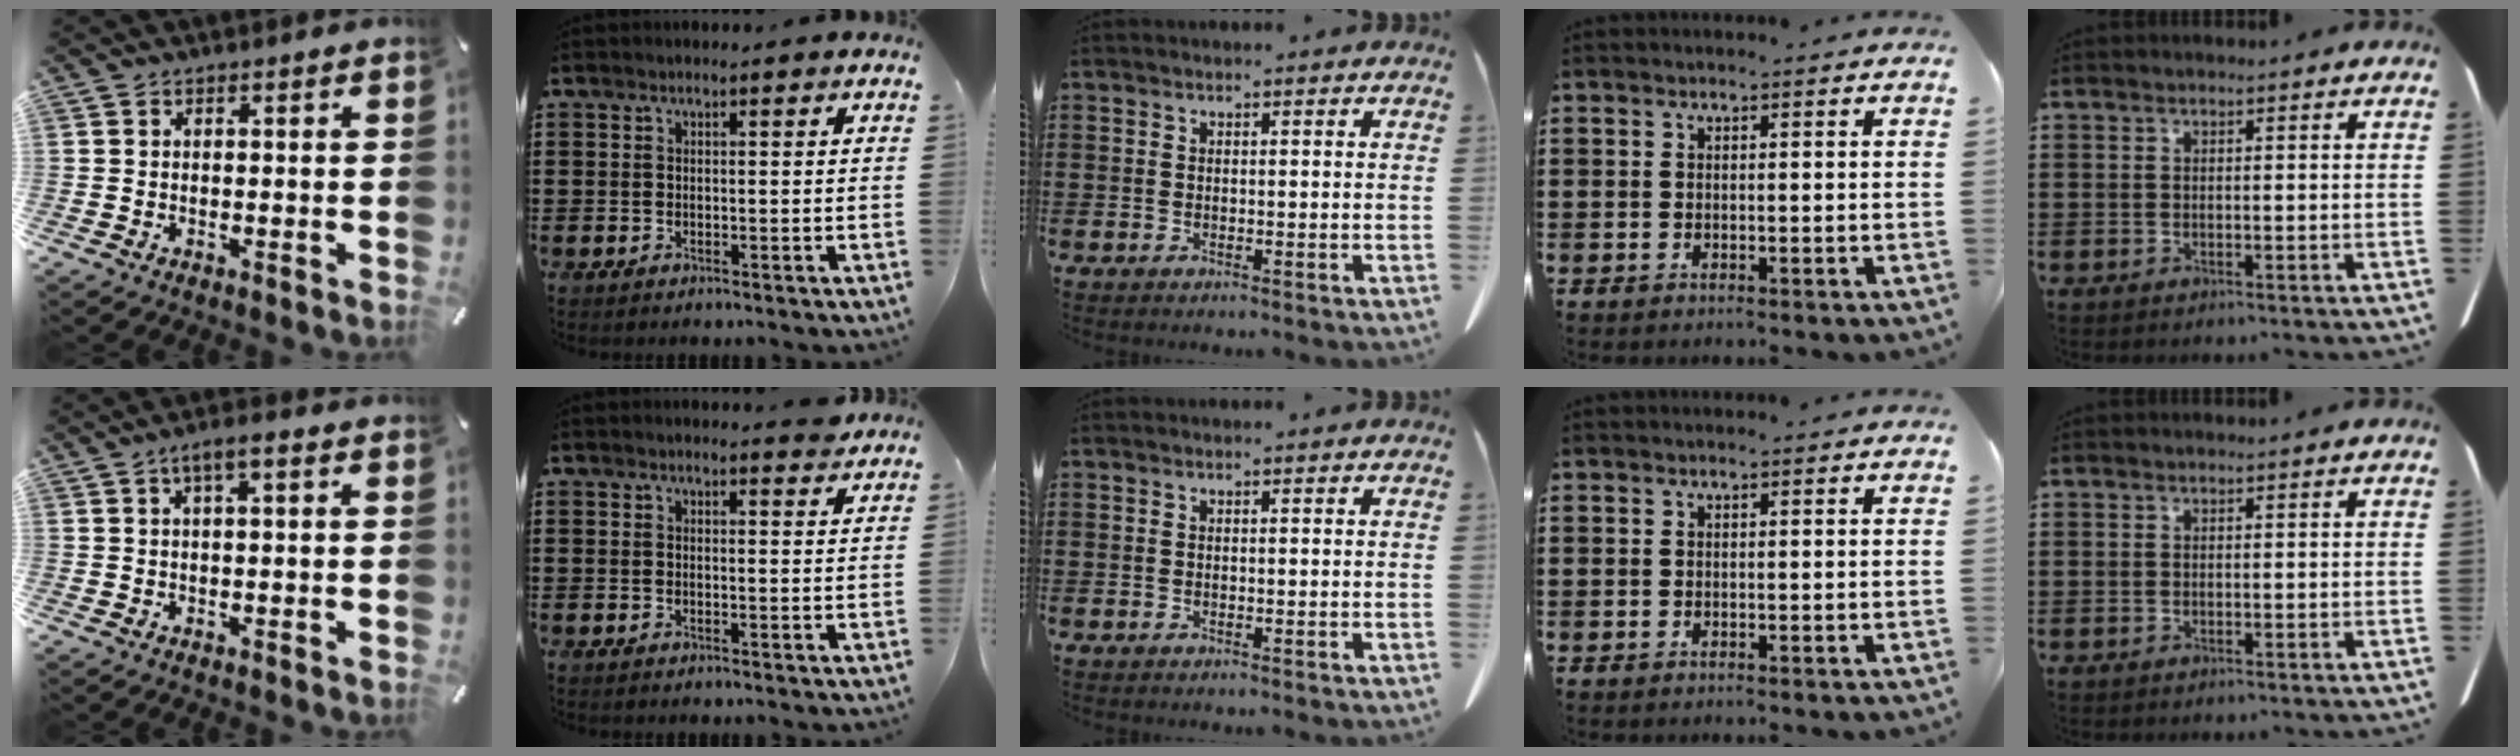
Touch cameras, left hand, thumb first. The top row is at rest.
{"thumb": {"total": 3.4, "force": [1.0, 0.8, 3.1], "torque": [-0.061, 0.005, 0.015]}, "index": {"total": 2.1, "force": [2.0, 0.2, 0.5], "torque": [-0.006, -0.003, 0.037]}}